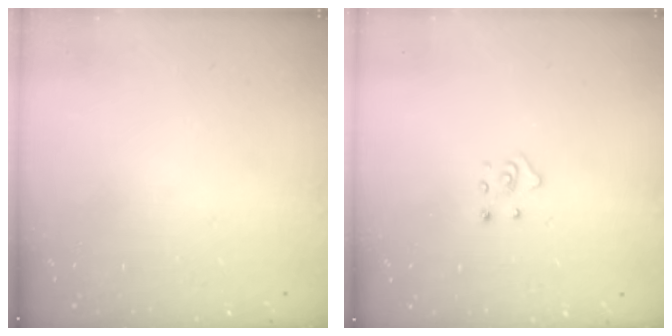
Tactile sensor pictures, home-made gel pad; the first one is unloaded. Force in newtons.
{"total": 2.5, "press": 2.4, "slide": 0.3}